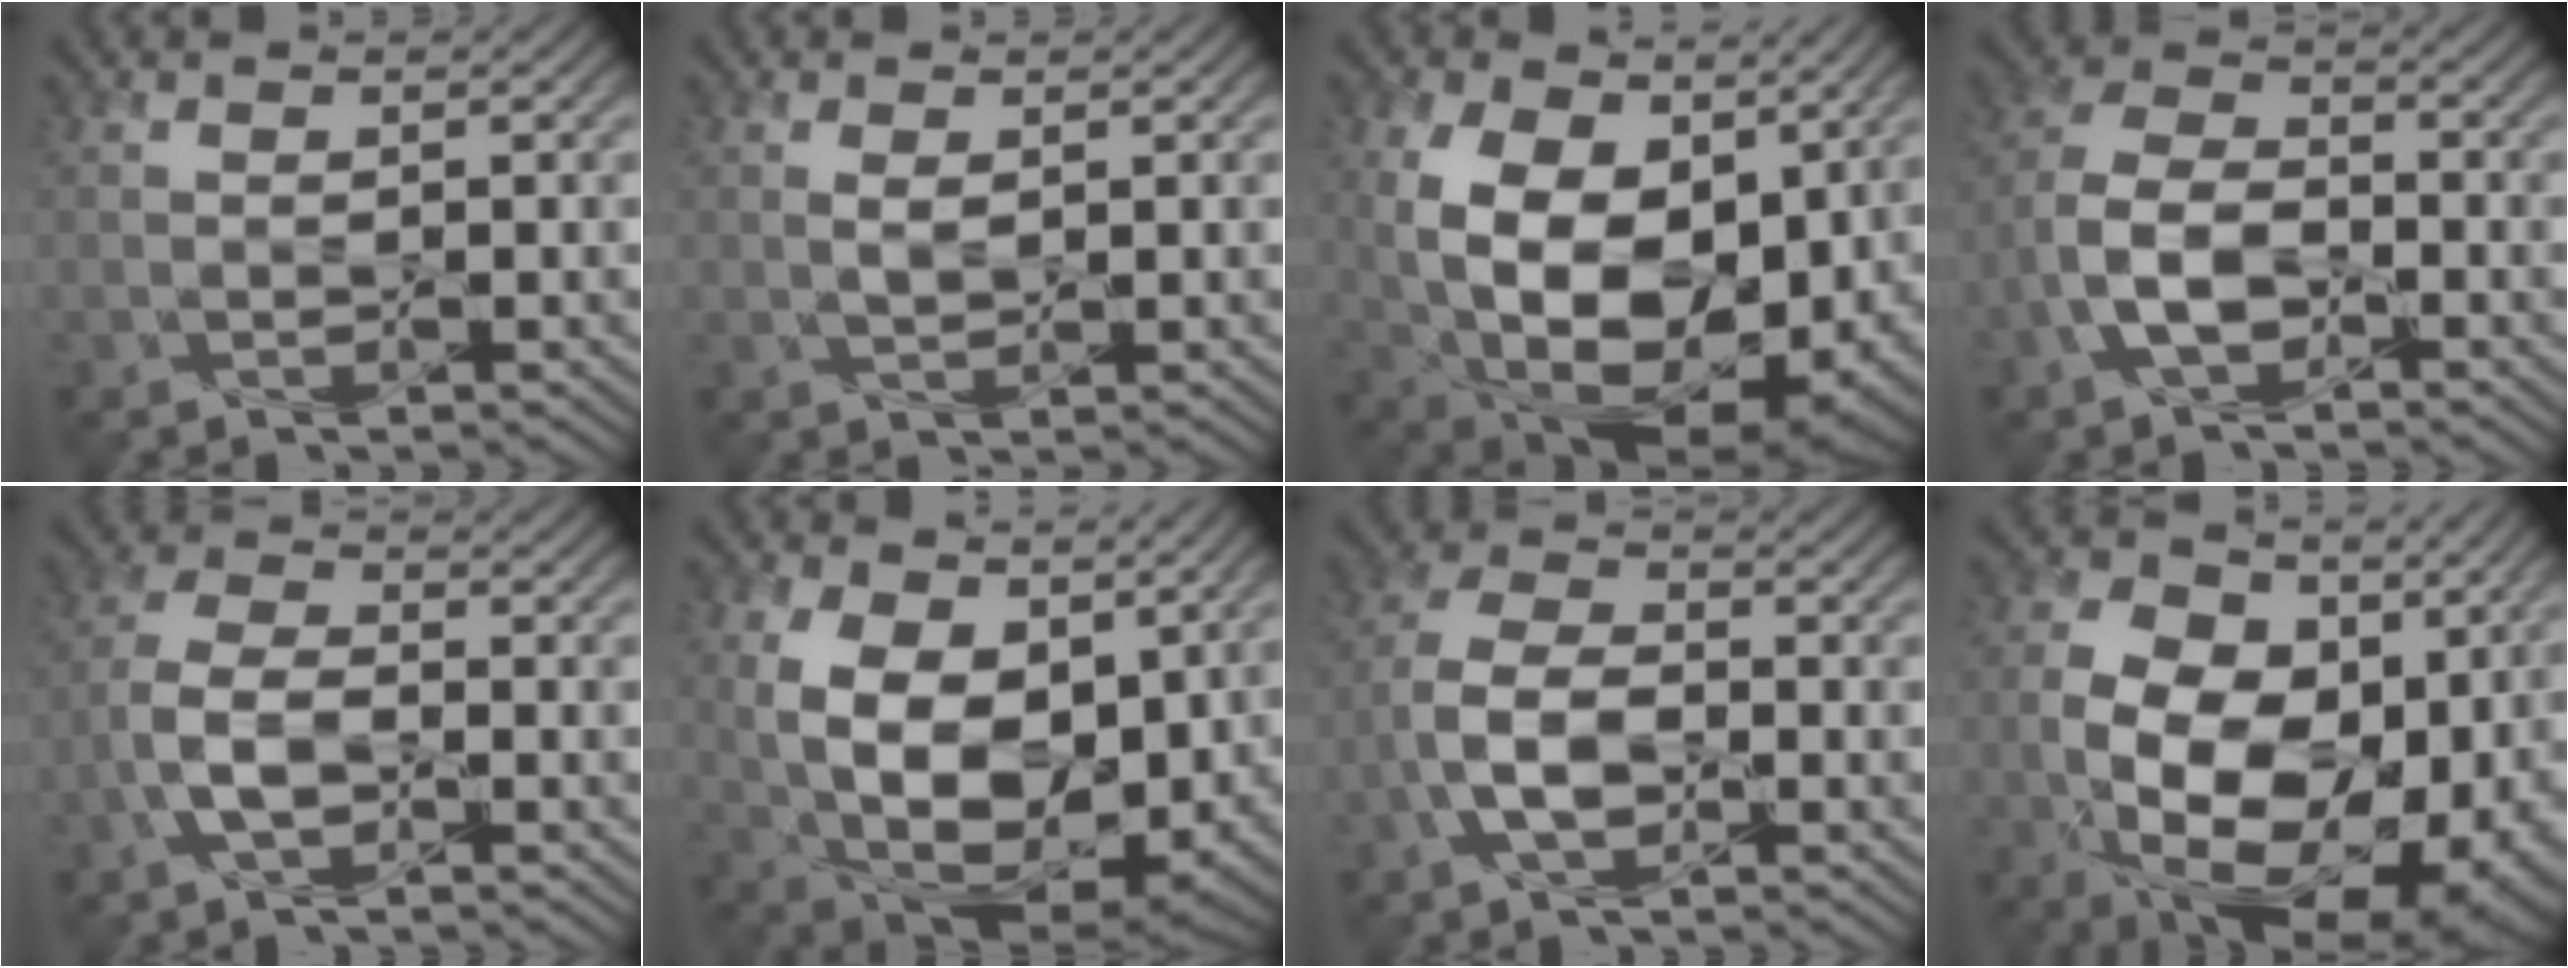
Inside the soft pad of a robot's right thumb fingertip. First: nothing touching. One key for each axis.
{"total": 1.2, "fx": 0.3, "fy": 0.4, "fz": 1.1, "tx": -0.024, "ty": -0.001, "tz": 0.008}
{"total": 18.1, "fx": 0.6, "fy": 12.3, "fz": 13.3, "tx": -0.240, "ty": -0.039, "tz": 0.041}
{"total": 7.3, "fx": -3.5, "fy": 4.1, "fz": 4.9, "tx": -0.112, "ty": 0.006, "tz": -0.081}
{"total": 5.6, "fx": -2.8, "fy": 2.7, "fz": 4.0, "tx": -0.096, "ty": 0.006, "tz": -0.066}
{"total": 14.7, "fx": 1.7, "fy": 9.5, "fz": 11.2, "tx": -0.217, "ty": -0.026, "tz": 0.042}
{"total": 6.8, "fx": -2.9, "fy": 3.6, "fz": 4.9, "tx": -0.112, "ty": 0.009, "tz": -0.070}
{"total": 19.0, "fx": -2.6, "fy": 12.8, "fz": 13.8, "tx": -0.243, "ty": -0.043, "tz": -0.015}